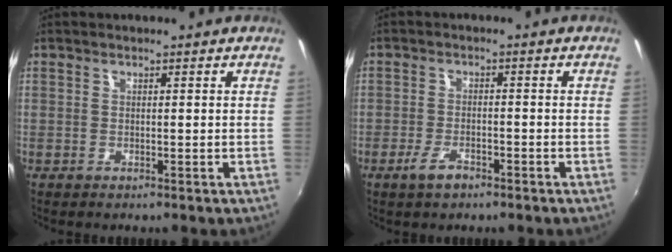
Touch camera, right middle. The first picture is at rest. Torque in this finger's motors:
{"motor_torque": [0.48, -0.67, 0.21, 0.06]}